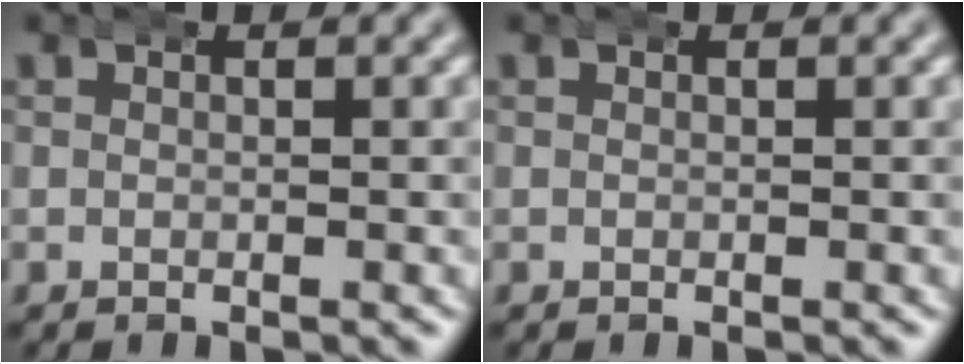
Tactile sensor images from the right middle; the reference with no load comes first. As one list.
[{"total": 0.0}]